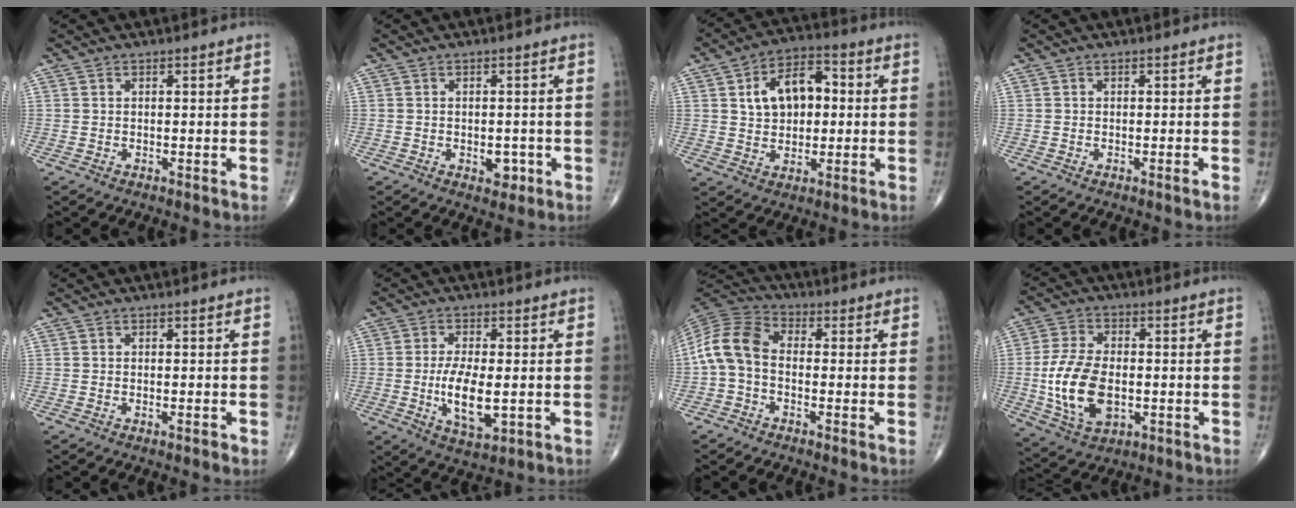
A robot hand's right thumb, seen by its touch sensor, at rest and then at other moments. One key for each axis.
{"total": 3.0, "fx": -0.9, "fy": 2.0, "fz": 2.1, "tx": -0.007, "ty": 0.005, "tz": -0.008}
{"total": 11.6, "fx": 1.9, "fy": 7.5, "fz": 8.6, "tx": -0.115, "ty": 0.015, "tz": 0.027}
{"total": 0.7, "fx": -0.4, "fy": 0.1, "fz": 0.5, "tx": -0.011, "ty": -0.001, "tz": -0.007}
{"total": 1.0, "fx": -0.5, "fy": 0.3, "fz": 0.8, "tx": -0.014, "ty": -0.002, "tz": -0.007}
{"total": 8.9, "fx": -1.2, "fy": 3.6, "fz": 8.1, "tx": -0.145, "ty": -0.011, "tz": -0.018}
{"total": 9.2, "fx": -1.2, "fy": 6.1, "fz": 6.8, "tx": -0.134, "ty": 0.027, "tz": -0.041}
{"total": 13.6, "fx": -1.8, "fy": 7.9, "fz": 10.9, "tx": -0.207, "ty": 0.002, "tz": -0.027}